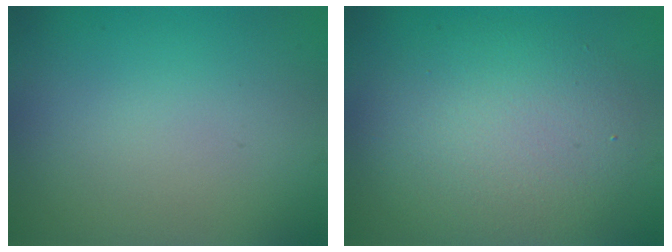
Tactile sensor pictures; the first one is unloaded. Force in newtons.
{"total": 6.3, "press": 6.3, "slide": 0.5}